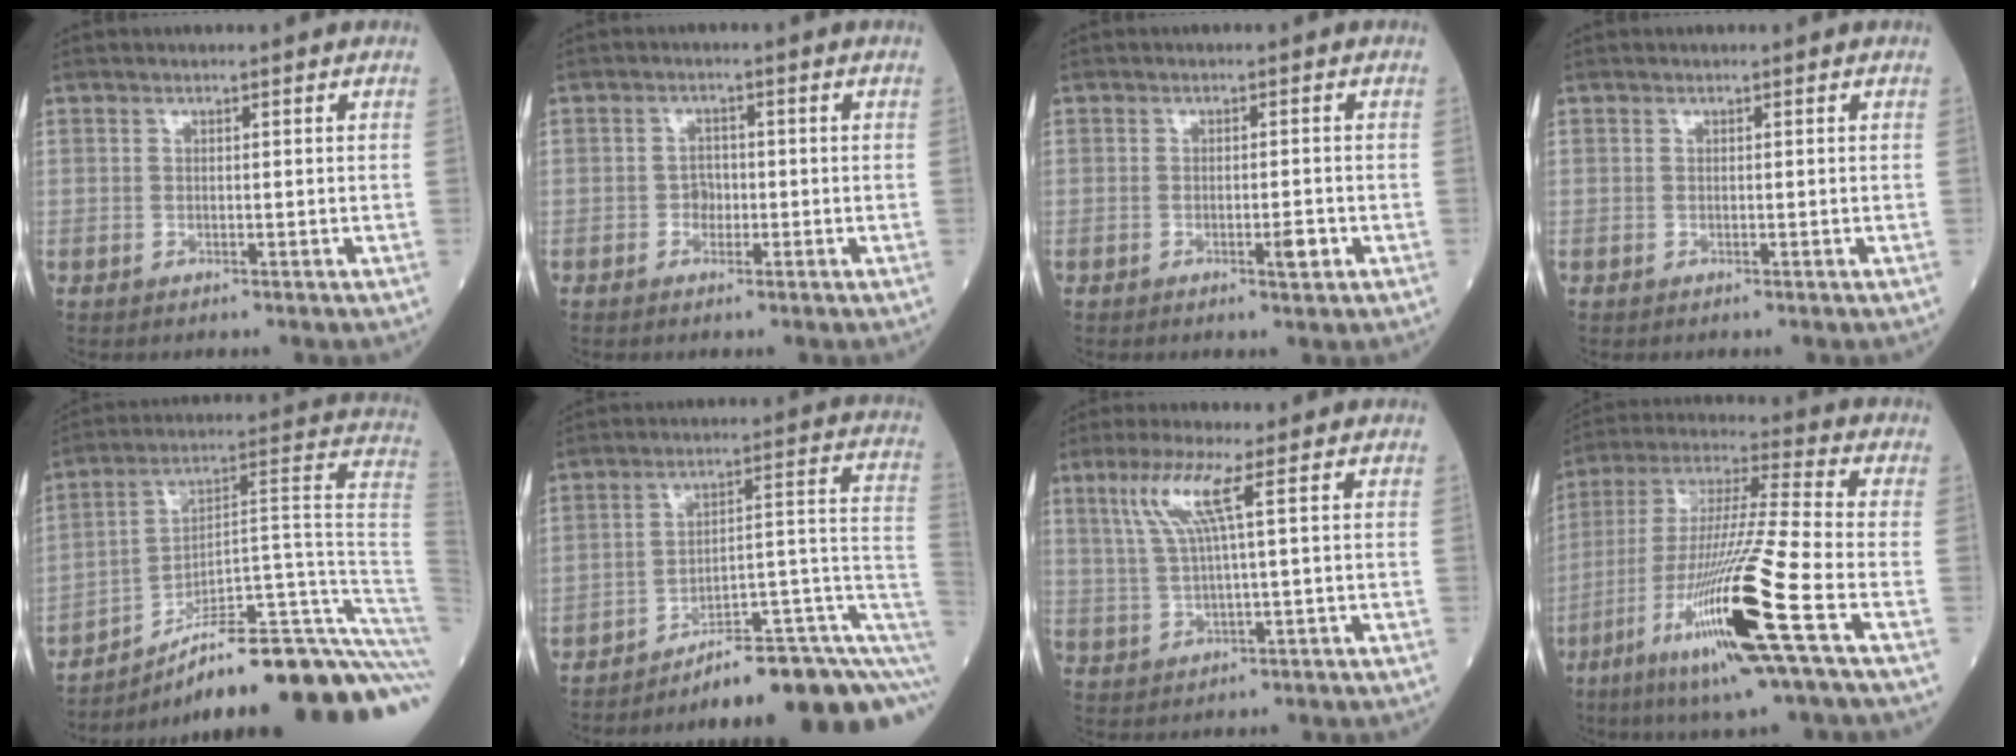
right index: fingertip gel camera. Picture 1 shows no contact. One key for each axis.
{"total": 1.8, "fx": -0.5, "fy": 1.4, "fz": 1.0, "tx": -0.011, "ty": 0.007, "tz": -0.006}
{"total": 2.0, "fx": -0.7, "fy": 0.4, "fz": 1.9, "tx": -0.028, "ty": -0.001, "tz": -0.008}
{"total": 0.0}
{"total": 28.7, "fx": -22.0, "fy": 1.6, "fz": 18.3, "tx": -0.132, "ty": 0.032, "tz": -0.315}
{"total": 15.2, "fx": -9.1, "fy": 2.1, "fz": 11.9, "tx": -0.100, "ty": 0.069, "tz": -0.124}
{"total": 6.4, "fx": 2.7, "fy": -0.5, "fz": 5.8, "tx": -0.125, "ty": 0.007, "tz": 0.061}
{"total": 19.5, "fx": -8.0, "fy": -0.8, "fz": 17.7, "tx": -0.365, "ty": -0.035, "tz": -0.152}